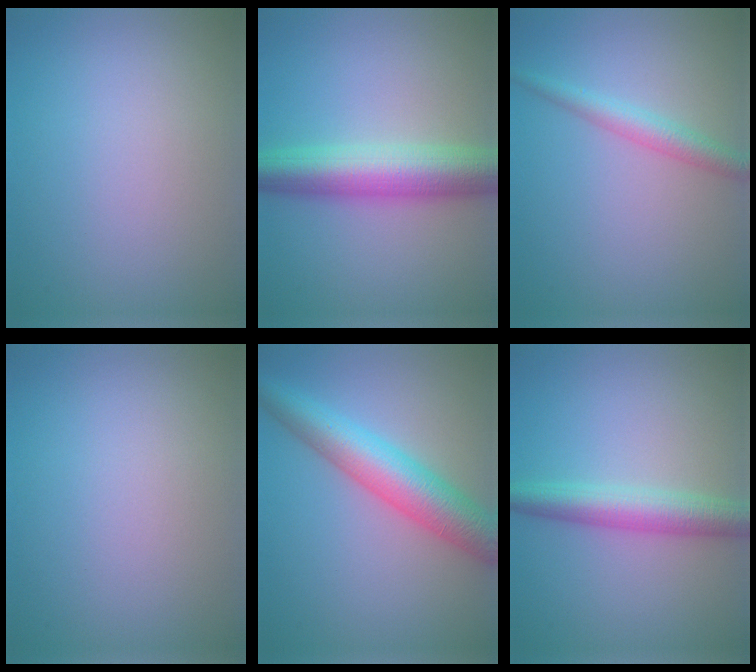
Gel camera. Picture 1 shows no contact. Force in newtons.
{"total": 7.1, "press": 7.1, "slide": 0.0}
{"total": 2.5, "press": 2.5, "slide": 0.0}
{"total": 0.0}
{"total": 6.7, "press": 6.7, "slide": 0.3}
{"total": 4.3, "press": 4.3, "slide": 0.1}